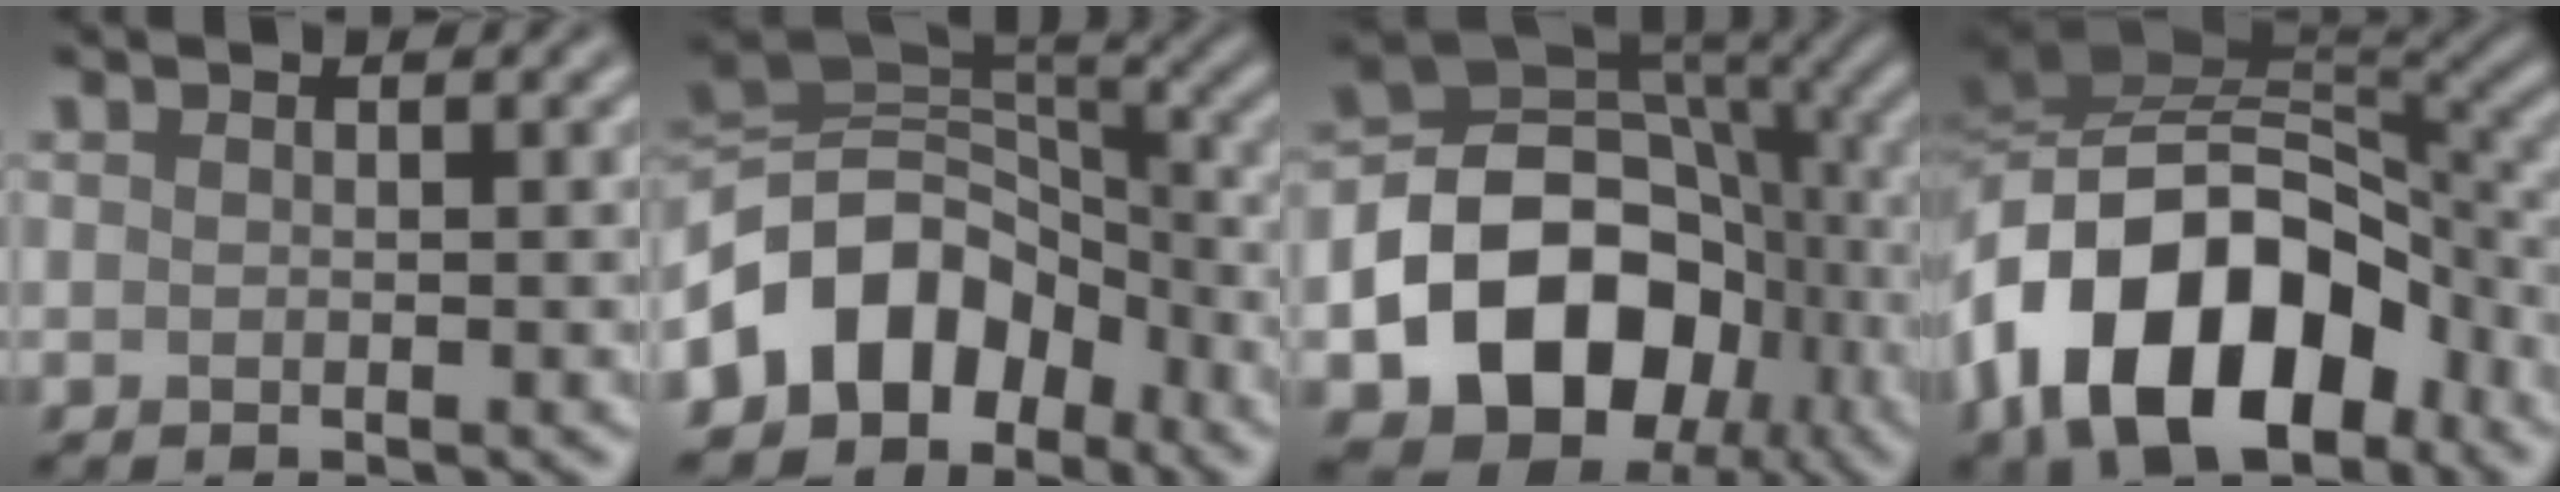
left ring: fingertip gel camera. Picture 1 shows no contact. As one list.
[{"total": 8.9, "force": [-4.7, 6.3, 4.2], "torque": [-0.050, 0.015, -0.104]}, {"total": 13.3, "force": [-4.5, 10.0, 7.6], "torque": [-0.122, -0.009, -0.081]}, {"total": 14.2, "force": [-6.0, 8.6, 9.6], "torque": [-0.168, 0.016, -0.119]}]